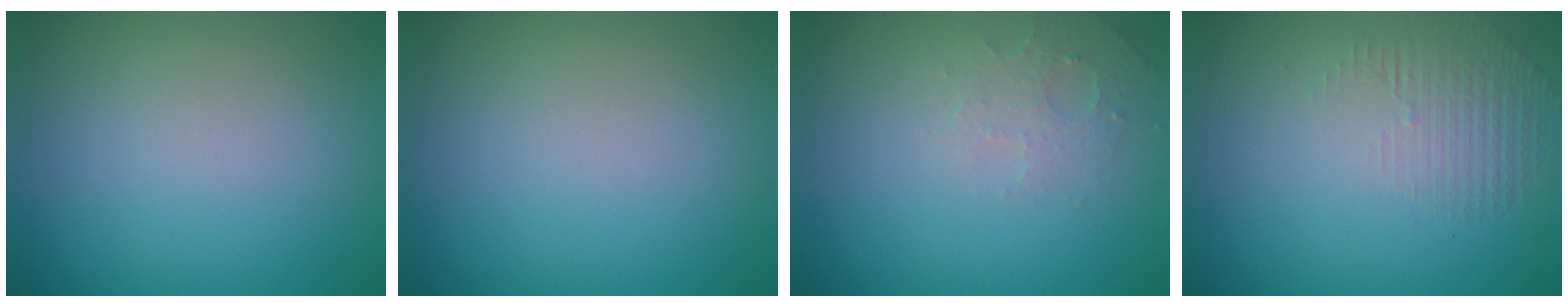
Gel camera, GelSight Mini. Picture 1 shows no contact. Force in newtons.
{"total": 0.0}
{"total": 1.8, "press": 1.7, "slide": 0.4}
{"total": 1.4, "press": 0.3, "slide": 1.4}